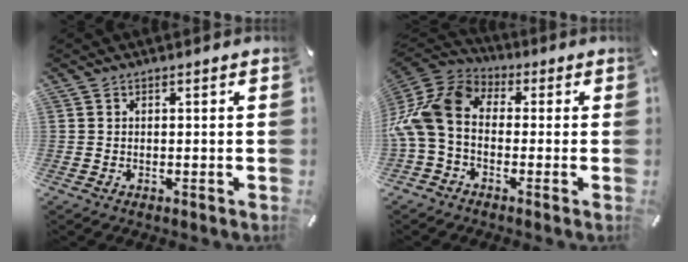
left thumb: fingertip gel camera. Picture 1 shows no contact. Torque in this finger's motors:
{"motor_torque": [2.43, 2.58, 1.38, 1.06, 0.22]}